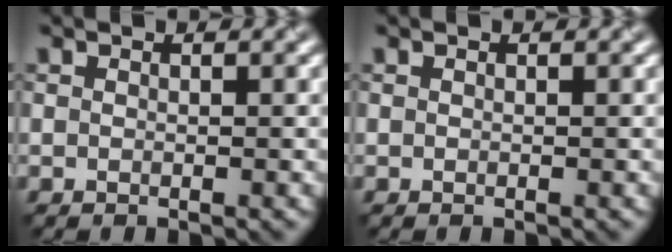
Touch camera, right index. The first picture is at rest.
{"total": 0.0}